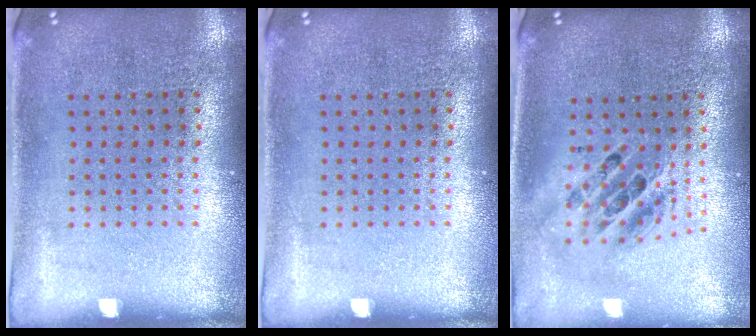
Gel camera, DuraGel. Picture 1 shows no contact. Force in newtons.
{"total": 0.0}
{"total": 1.8, "press": 1.5, "slide": 1.1}